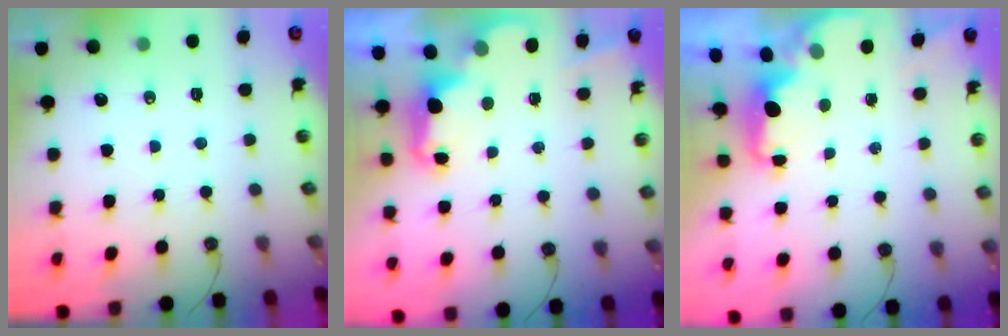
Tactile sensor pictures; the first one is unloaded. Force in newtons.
{"total": 2.5, "press": 2.5, "slide": 0.6}
{"total": 2.2, "press": 2.0, "slide": 0.8}